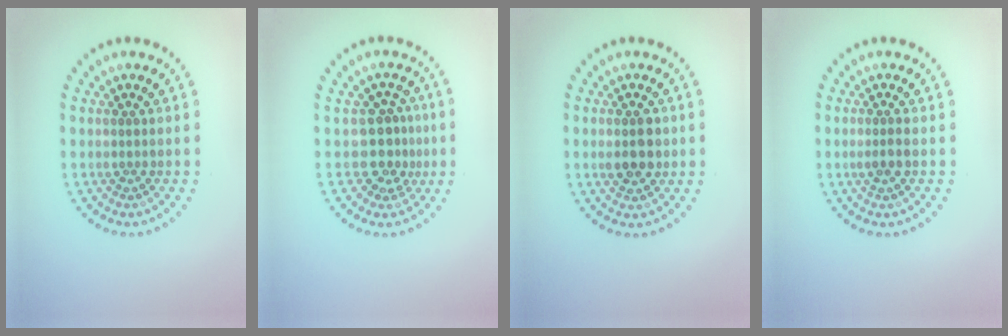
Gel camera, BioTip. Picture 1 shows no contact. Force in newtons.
{"total": 3.0, "press": 2.5, "slide": 1.7}
{"total": 2.5, "press": 2.5, "slide": 0.2}
{"total": 1.0, "press": 0.8, "slide": 0.6}